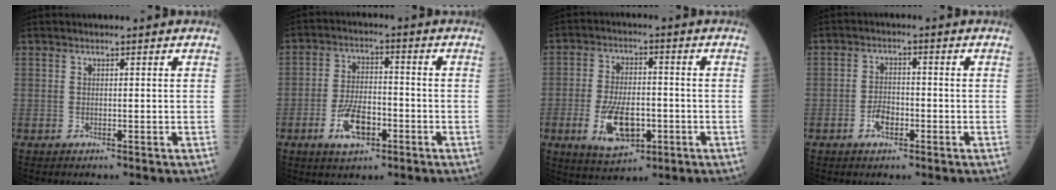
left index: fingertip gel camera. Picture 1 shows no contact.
{"total": 7.4, "force": [-3.4, 3.2, 5.8], "torque": [-0.118, 0.002, -0.061]}
{"total": 9.6, "force": [-3.1, 4.5, 7.9], "torque": [-0.159, -0.004, -0.049]}
{"total": 3.3, "force": [-1.6, 1.6, 2.3], "torque": [-0.047, 0.005, -0.031]}